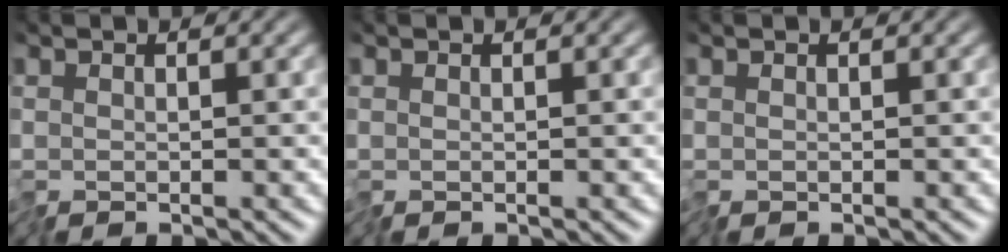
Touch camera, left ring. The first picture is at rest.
{"total": 0.0}
{"total": 0.0}